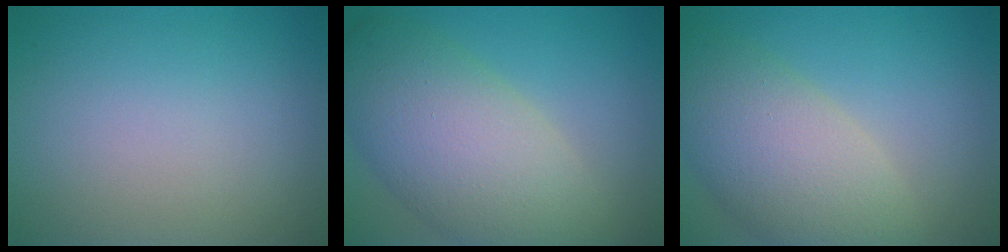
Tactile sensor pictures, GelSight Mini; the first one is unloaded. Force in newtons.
{"total": 9.7, "press": 9.7, "slide": 0.6}
{"total": 7.9, "press": 7.8, "slide": 0.8}